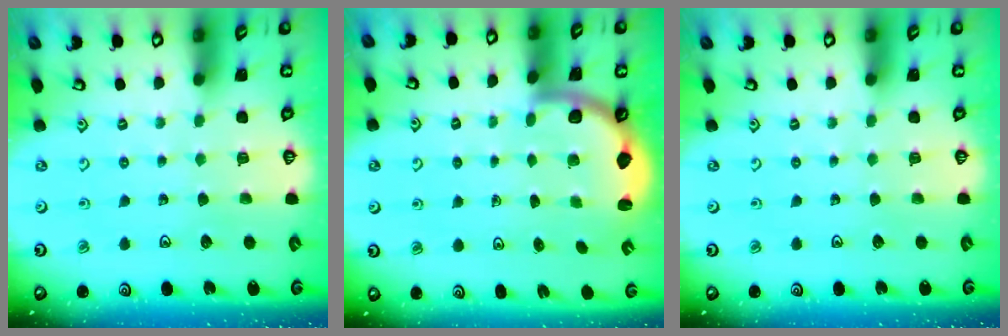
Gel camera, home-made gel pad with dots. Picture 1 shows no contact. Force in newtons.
{"total": 2.5, "press": 2.4, "slide": 0.7}
{"total": 0.0}